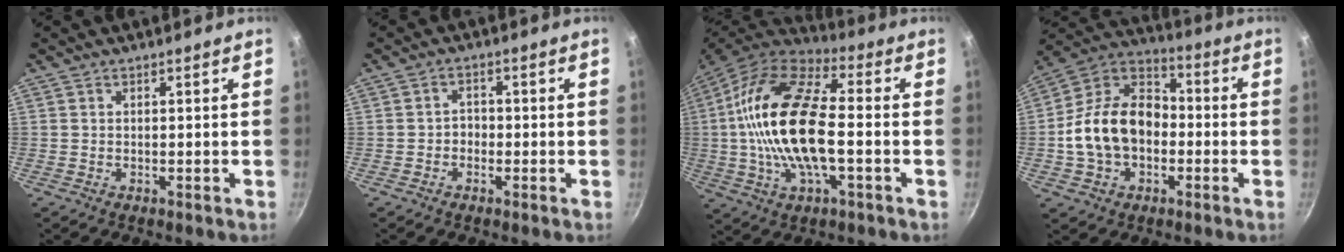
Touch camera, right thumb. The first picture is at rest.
{"total": 2.2, "force": [-0.8, 1.8, 1.0], "torque": [0.000, 0.012, -0.017]}
{"total": 21.4, "force": [-1.1, 9.5, 19.2], "torque": [-0.360, 0.030, -0.036]}
{"total": 16.9, "force": [-2.3, 12.1, 11.5], "torque": [-0.174, 0.046, -0.056]}